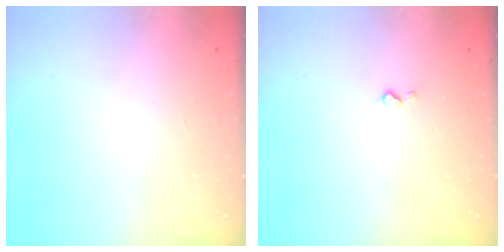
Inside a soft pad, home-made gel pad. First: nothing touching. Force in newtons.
{"total": 2.8, "press": 2.7, "slide": 0.4}